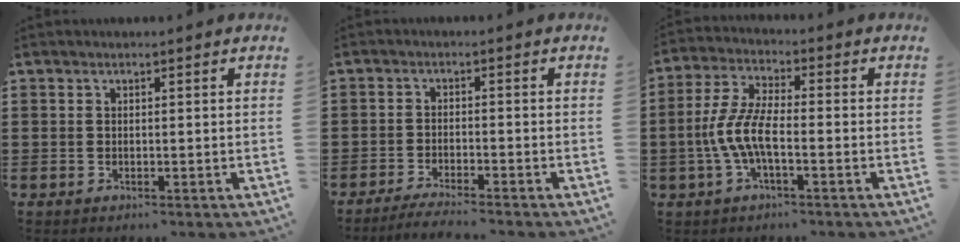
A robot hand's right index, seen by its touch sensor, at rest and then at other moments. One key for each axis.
{"total": 2.8, "fx": -2.7, "fy": -0.2, "fz": 0.7, "tx": -0.013, "ty": -0.001, "tz": -0.053}
{"total": 7.2, "fx": -2.3, "fy": 2.5, "fz": 6.4, "tx": -0.158, "ty": -0.013, "tz": -0.050}